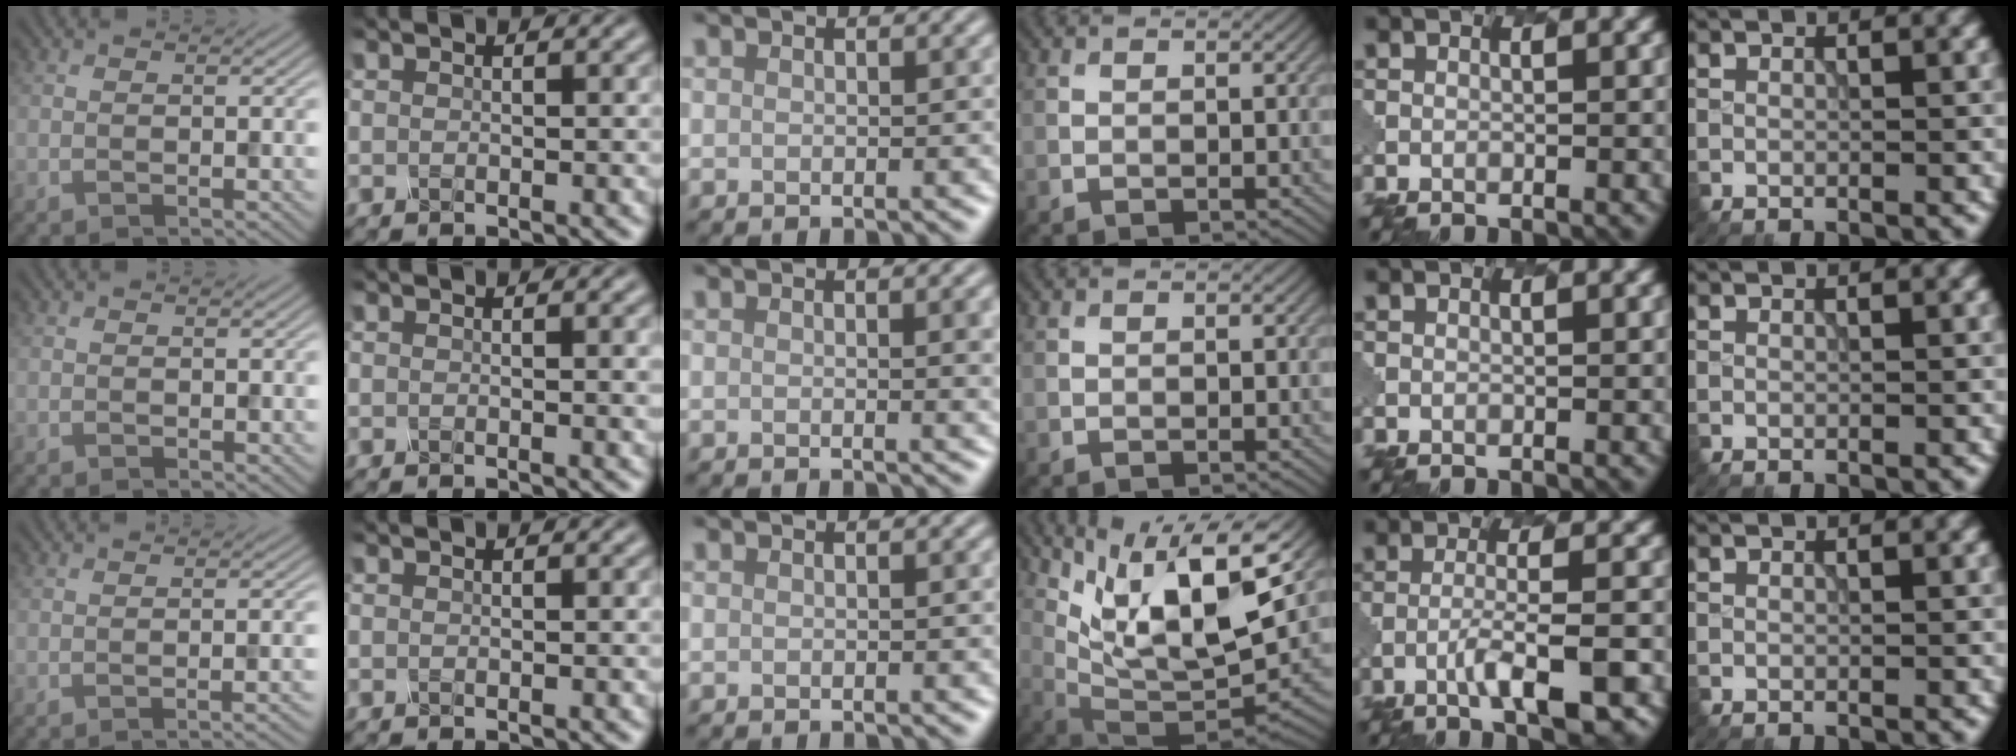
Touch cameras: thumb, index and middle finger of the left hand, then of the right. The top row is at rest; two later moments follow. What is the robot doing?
{"motion": "unscrew", "object": "spray bottle"}